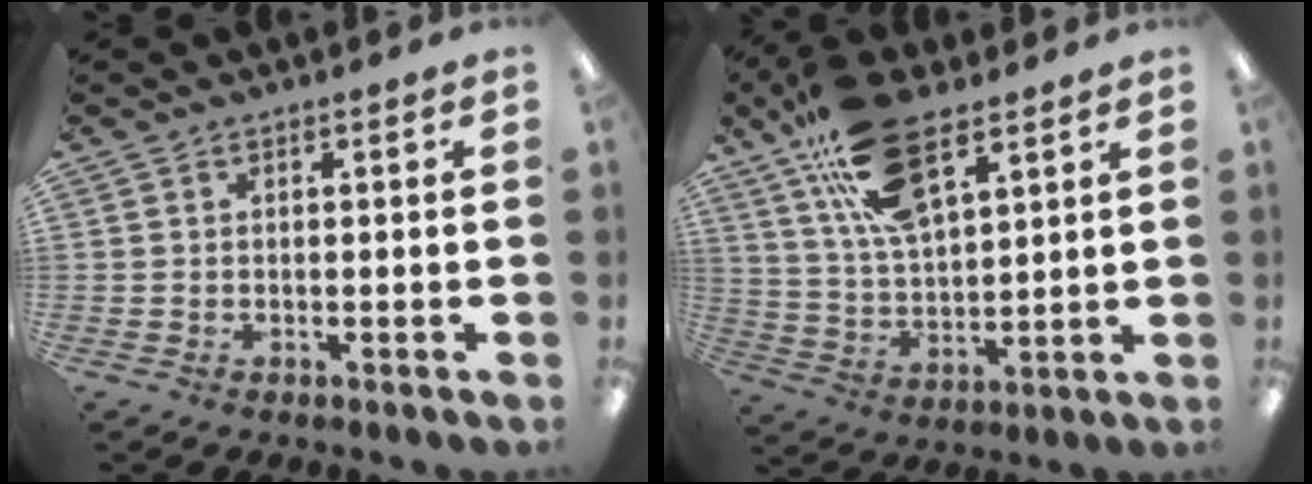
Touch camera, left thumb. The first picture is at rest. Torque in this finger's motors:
{"motor_torque": [0.29, 0.35, 1.41, -1.36, 0.32]}